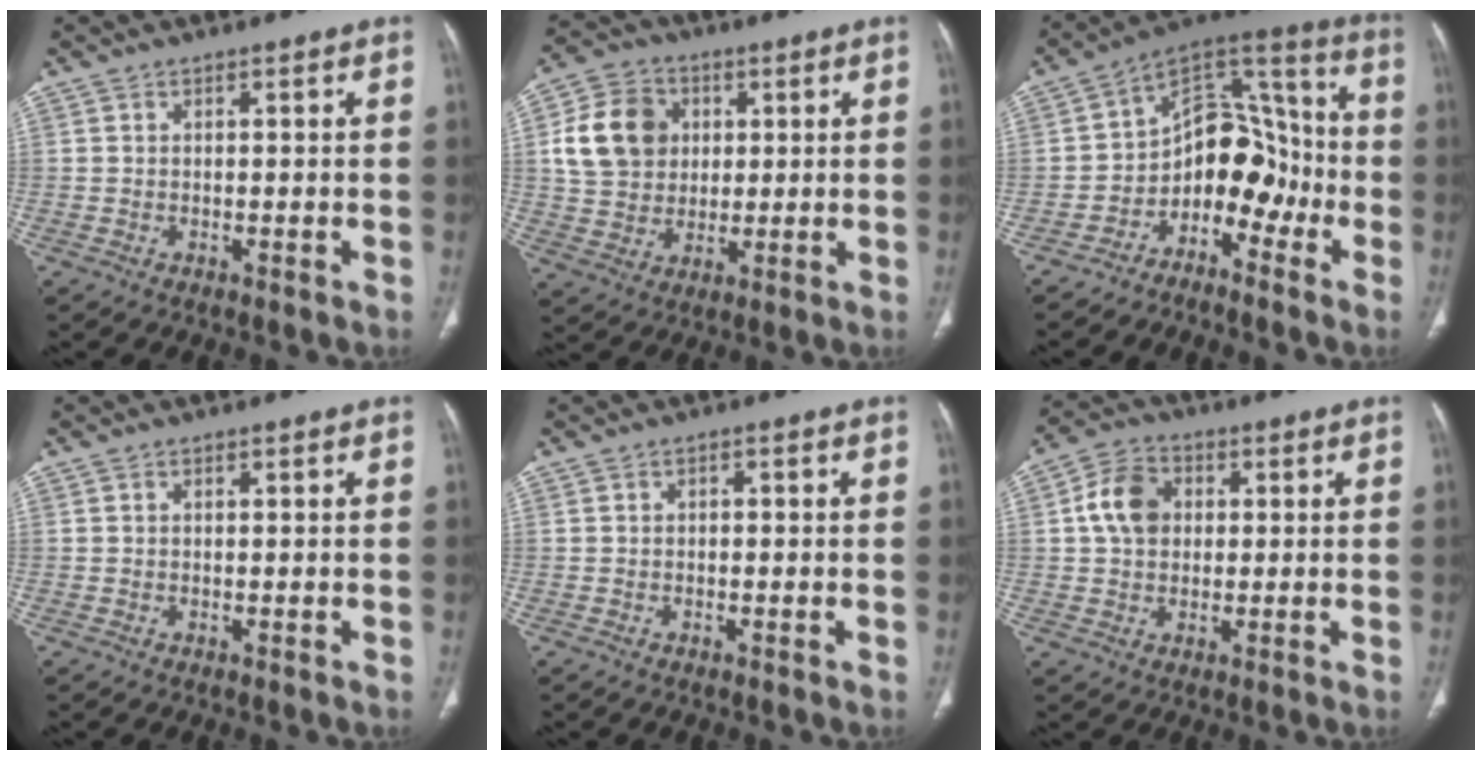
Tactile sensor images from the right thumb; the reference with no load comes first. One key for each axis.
{"total": 13.1, "fx": 2.7, "fy": 10.8, "fz": 6.9, "tx": -0.107, "ty": 0.006, "tz": 0.049}
{"total": 12.6, "fx": -5.3, "fy": 8.5, "fz": 7.7, "tx": -0.070, "ty": 0.099, "tz": -0.099}
{"total": 0.0}
{"total": 0.8, "fx": 0.1, "fy": 0.6, "fz": 0.5, "tx": -0.005, "ty": 0.003, "tz": -0.002}
{"total": 8.3, "fx": 1.4, "fy": 6.5, "fz": 5.1, "tx": -0.079, "ty": 0.012, "tz": 0.018}